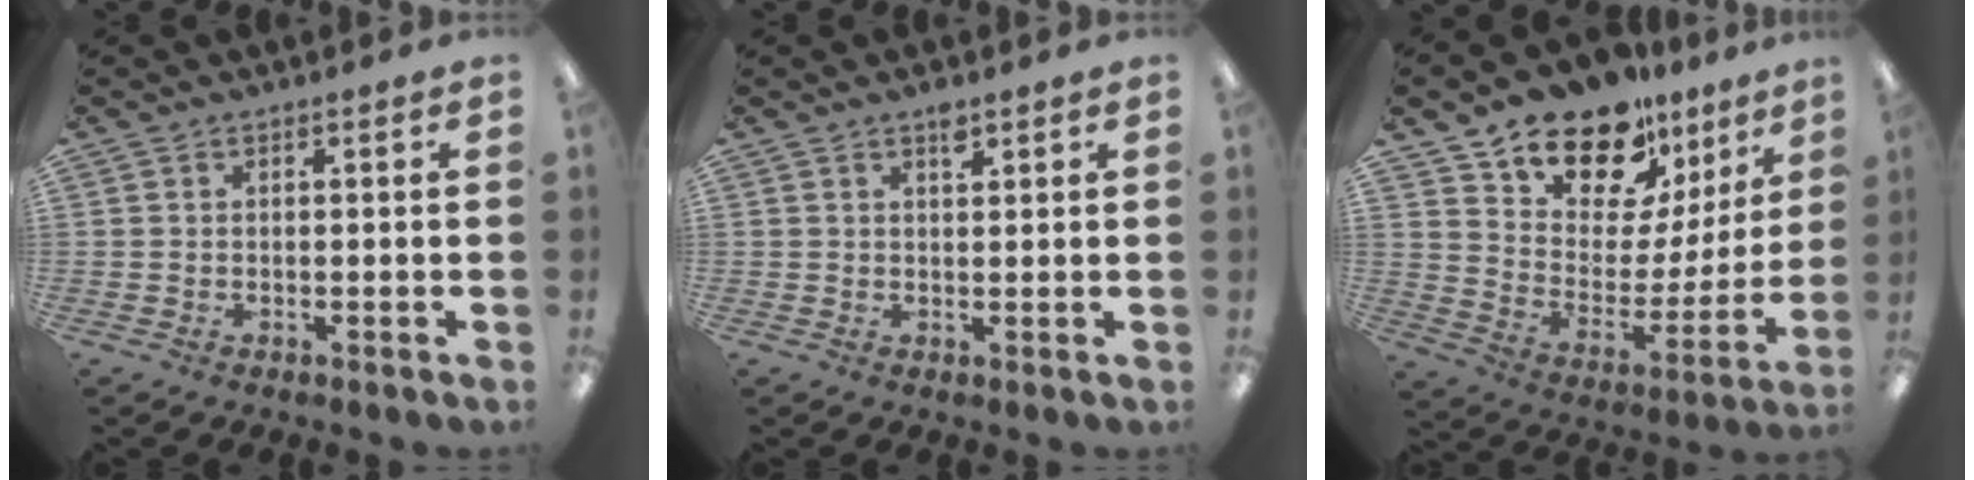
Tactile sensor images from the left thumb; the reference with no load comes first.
{"total": 2.2, "force": [1.7, 0.8, 1.2], "torque": [-0.011, -0.007, 0.027]}
{"total": 16.0, "force": [13.2, 7.6, 4.7], "torque": [-0.103, -0.108, 0.241]}